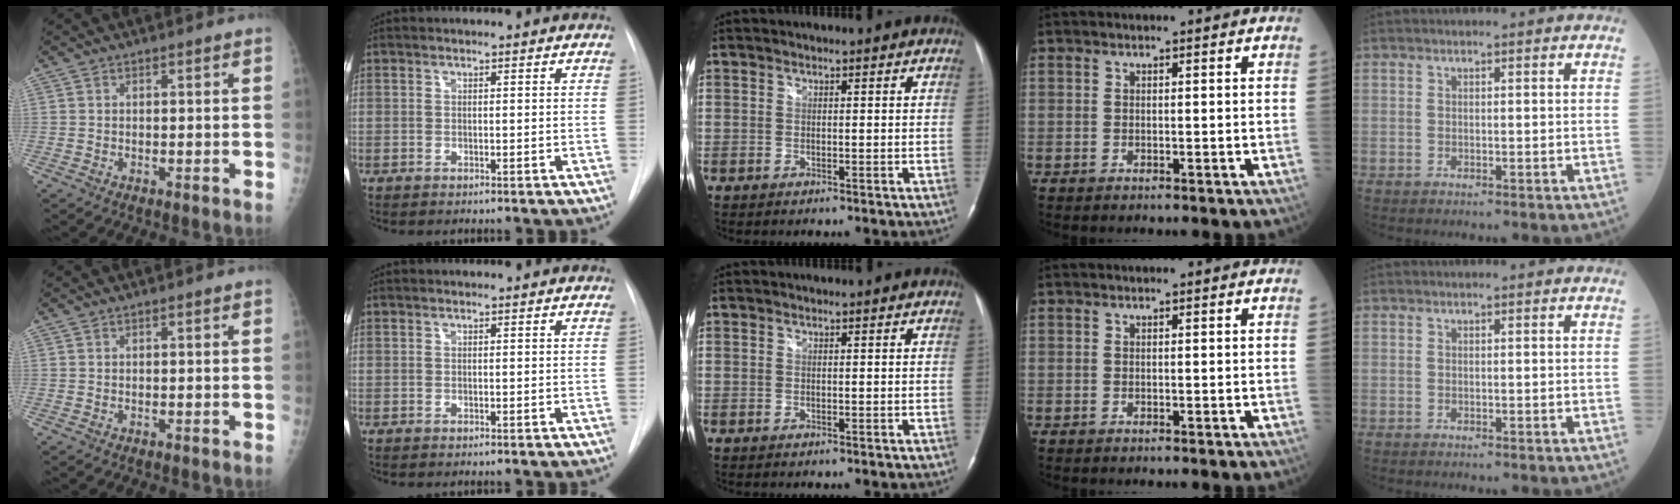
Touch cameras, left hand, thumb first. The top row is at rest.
{}